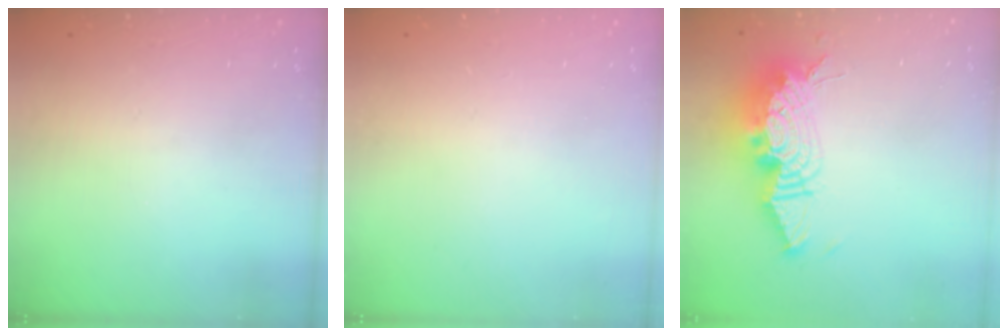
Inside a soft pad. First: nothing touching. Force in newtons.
{"total": 0.0}
{"total": 19.0, "press": 18.9, "slide": 1.8}